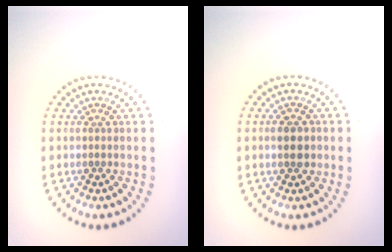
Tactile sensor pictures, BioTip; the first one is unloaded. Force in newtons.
{"total": 2.1, "press": 2.1, "slide": 0.1}